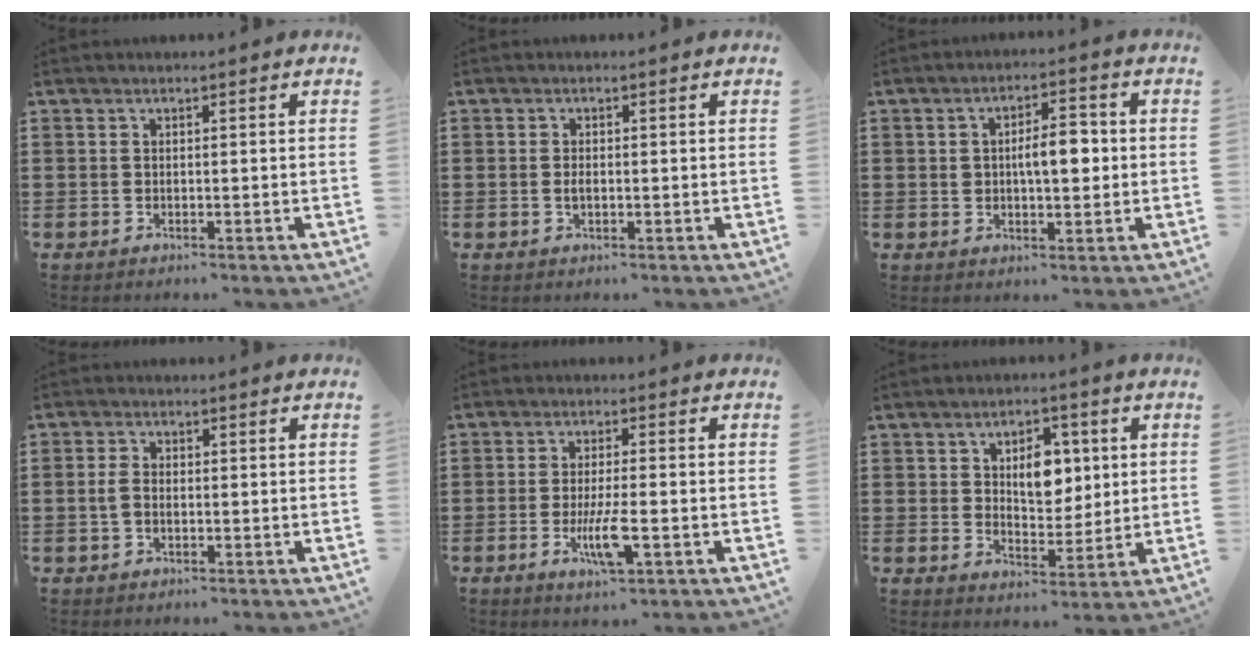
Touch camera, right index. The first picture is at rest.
{"total": 1.3, "force": [-0.3, 0.5, 1.2], "torque": [-0.023, -0.003, -0.005]}
{"total": 5.6, "force": [0.3, 2.3, 5.0], "torque": [-0.081, 0.002, -0.001]}
{"total": 2.4, "force": [-0.3, 1.3, 2.0], "torque": [-0.055, -0.004, -0.011]}
{"total": 6.2, "force": [-2.2, 1.2, 5.7], "torque": [-0.113, -0.012, -0.040]}
{"total": 6.4, "force": [1.8, 4.4, 4.4], "torque": [-0.070, 0.005, 0.023]}